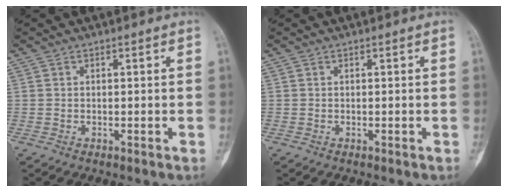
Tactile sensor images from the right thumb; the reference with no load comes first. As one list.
[{"total": 0.0}]